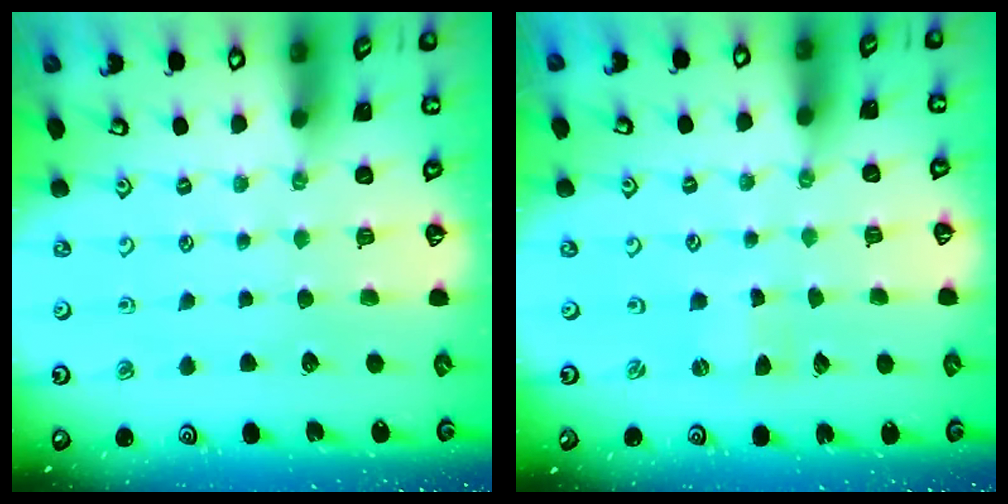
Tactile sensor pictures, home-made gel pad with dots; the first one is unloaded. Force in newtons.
{"total": 0.0}